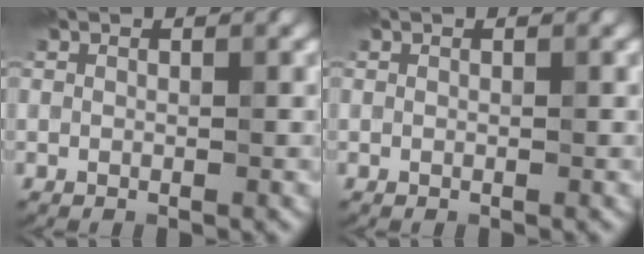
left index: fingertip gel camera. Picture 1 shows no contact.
{"total": 0.0}